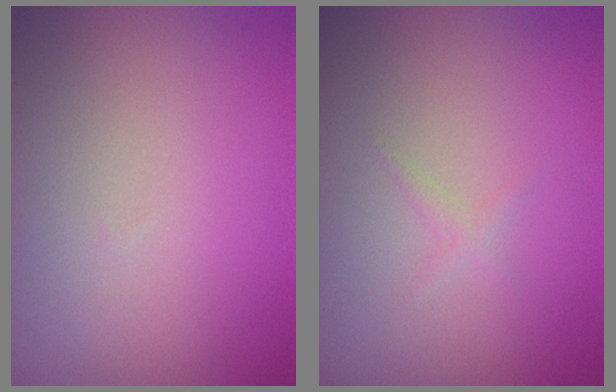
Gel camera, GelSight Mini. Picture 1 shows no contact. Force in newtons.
{"total": 0.6, "press": 0.6, "slide": 0.1}